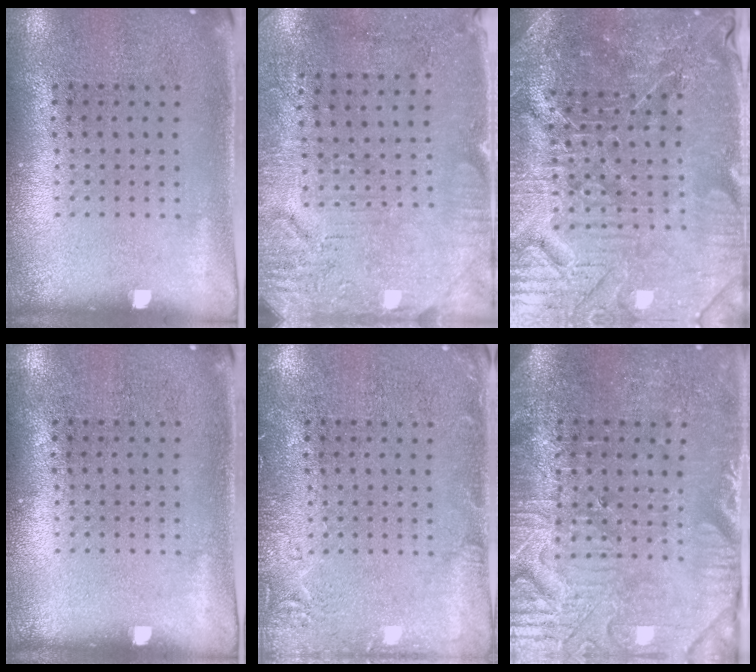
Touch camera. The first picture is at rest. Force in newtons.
{"total": 3.1, "press": 2.6, "slide": 1.7}
{"total": 5.8, "press": 5.4, "slide": 2.2}
{"total": 0.0}
{"total": 2.0, "press": 2.0, "slide": 0.4}
{"total": 4.0, "press": 3.9, "slide": 1.0}